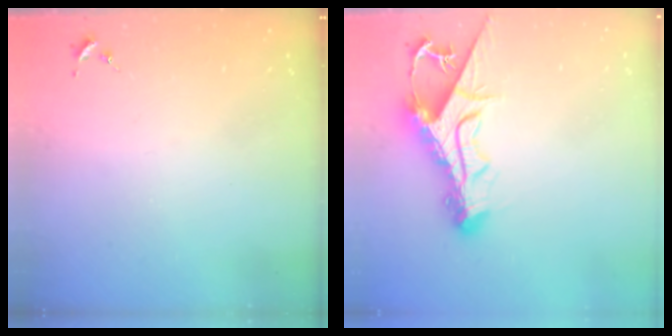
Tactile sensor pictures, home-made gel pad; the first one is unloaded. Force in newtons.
{"total": 13.5, "press": 13.5, "slide": 1.6}